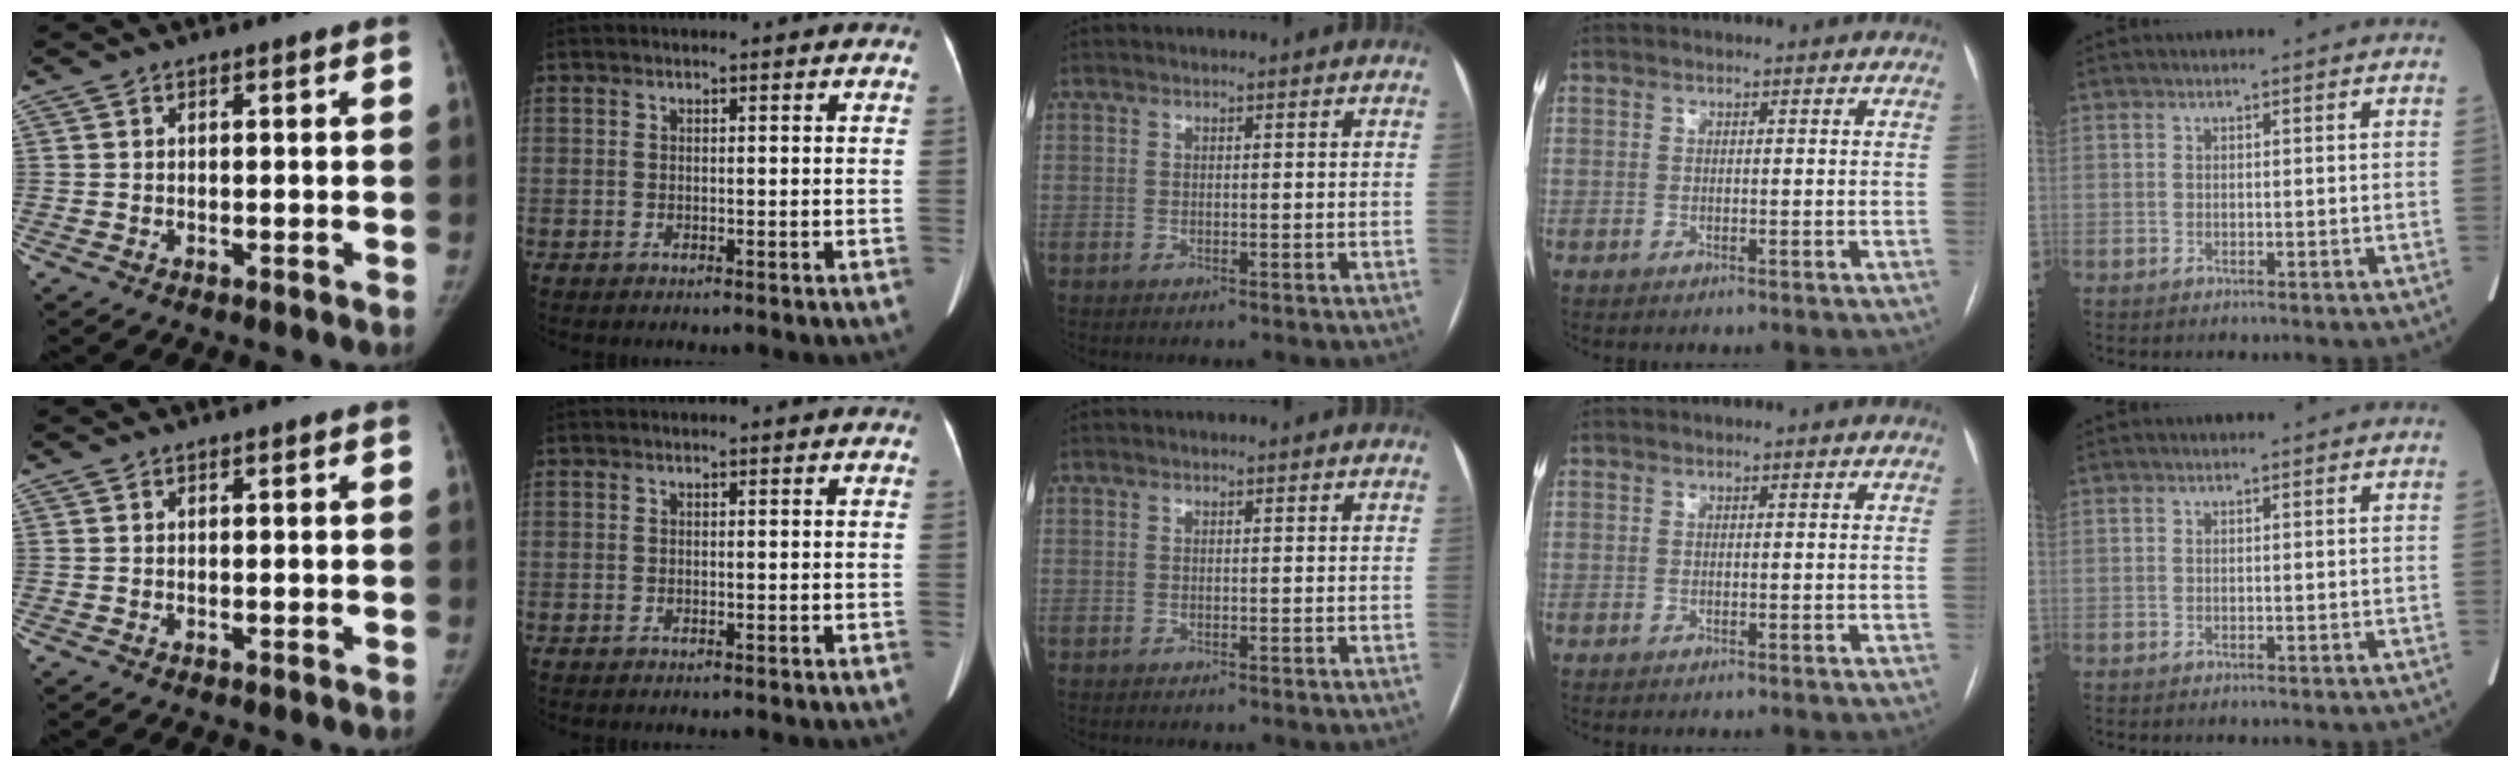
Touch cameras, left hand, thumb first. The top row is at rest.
{}